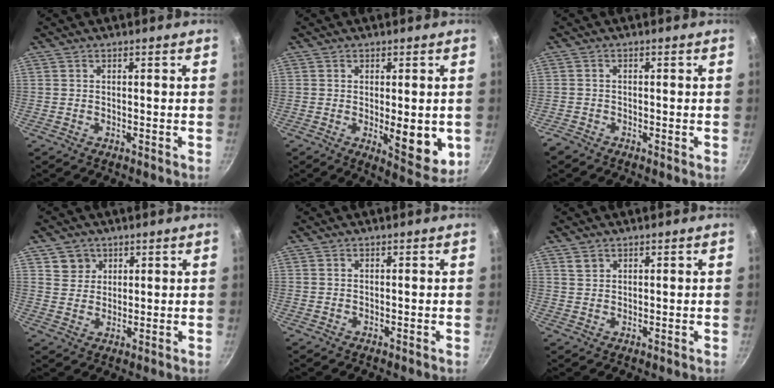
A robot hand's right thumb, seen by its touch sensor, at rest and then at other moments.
{"total": 9.8, "force": [-1.1, 3.8, 9.0], "torque": [-0.098, -0.022, -0.007]}
{"total": 1.6, "force": [-1.3, 0.7, 0.3], "torque": [-0.017, 0.006, -0.031]}
{"total": 4.2, "force": [2.0, 3.7, 0.5], "torque": [0.020, 0.004, 0.036]}
{"total": 0.0}
{"total": 1.7, "force": [1.0, 1.2, 0.5], "torque": [-0.004, 0.001, 0.020]}